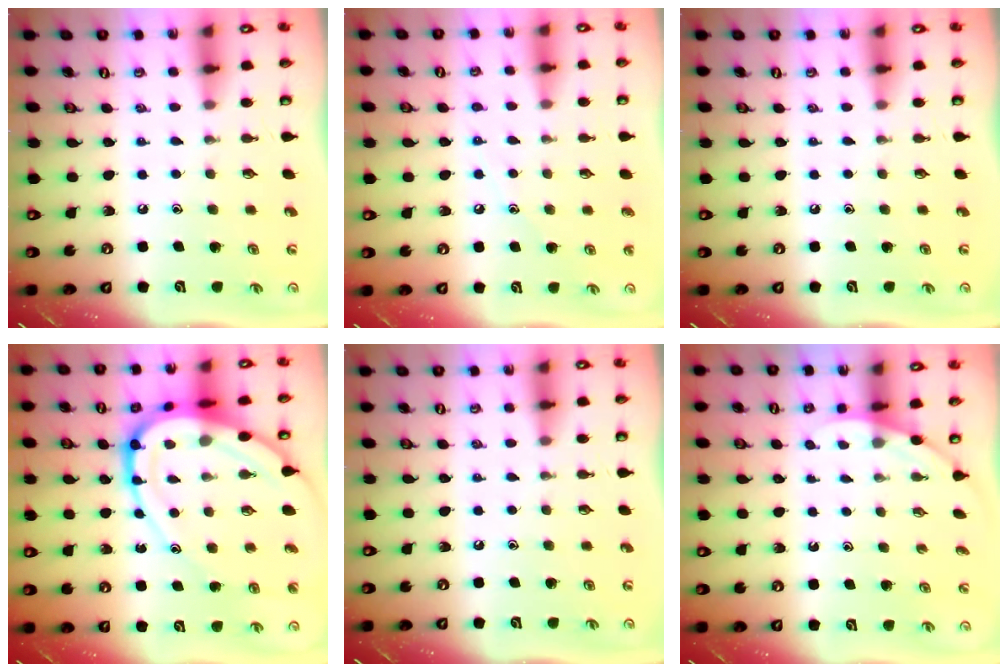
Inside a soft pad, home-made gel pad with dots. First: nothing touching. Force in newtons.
{"total": 5.8, "press": 5.7, "slide": 0.7}
{"total": 0.0}
{"total": 18.5, "press": 18.4, "slide": 2.1}
{"total": 0.0}
{"total": 2.0, "press": 2.0, "slide": 0.0}